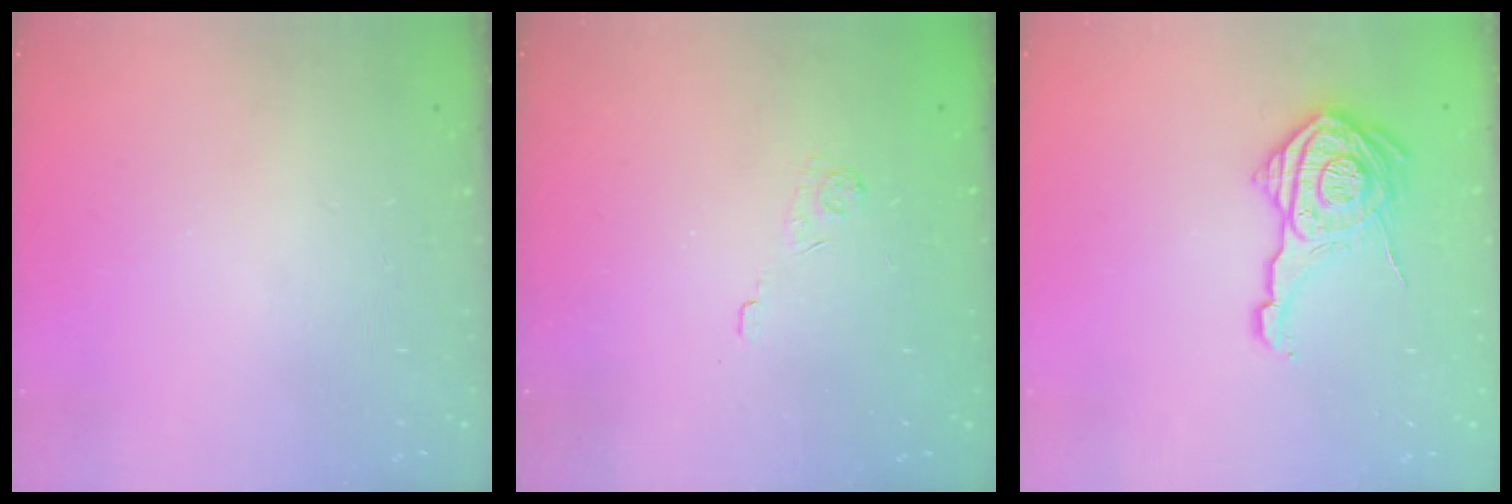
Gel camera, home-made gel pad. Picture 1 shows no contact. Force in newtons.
{"total": 2.1, "press": 1.5, "slide": 1.4}
{"total": 16.6, "press": 16.6, "slide": 1.2}